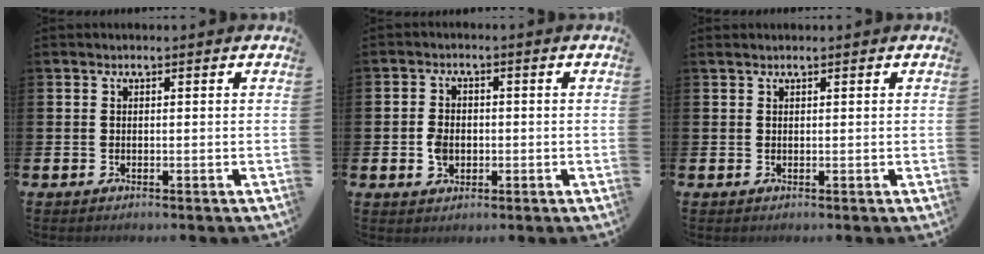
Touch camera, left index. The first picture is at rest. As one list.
[{"total": 3.2, "force": [-0.5, 2.6, 1.8], "torque": [-0.030, 0.006, -0.013]}, {"total": 0.5, "force": [0.5, 0.1, 0.1], "torque": [0.001, 0.001, 0.008]}]